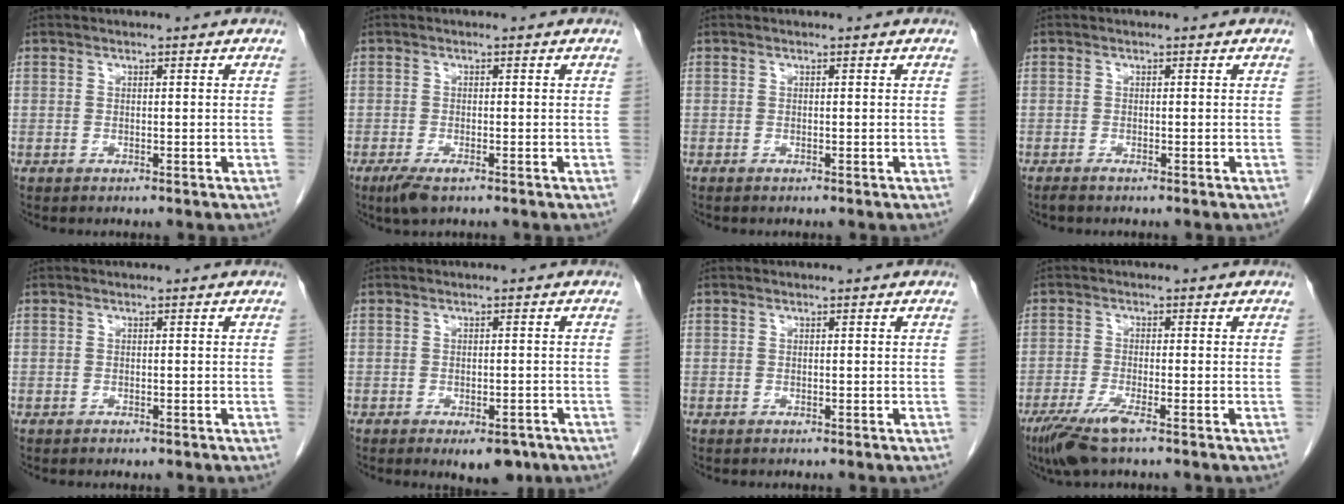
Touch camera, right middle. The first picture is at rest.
{"total": 3.2, "force": [-1.9, 0.8, 2.4], "torque": [-0.050, -0.007, -0.034]}
{"total": 0.0}
{"total": 0.7, "force": [-0.5, -0.1, 0.4], "torque": [-0.010, -0.002, -0.011]}
{"total": 0.0}
{"total": 4.7, "force": [-3.0, 2.0, 3.0], "torque": [-0.031, -0.002, -0.034]}
{"total": 0.0}
{"total": 5.4, "force": [-3.5, 0.3, 4.1], "torque": [-0.085, -0.016, -0.067]}